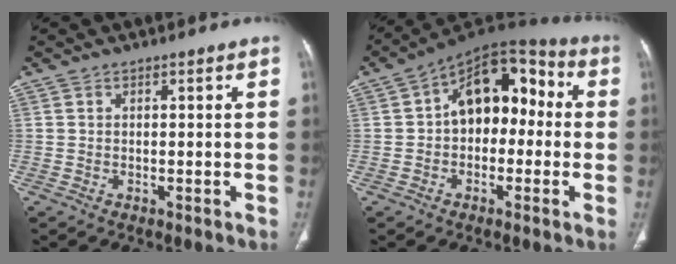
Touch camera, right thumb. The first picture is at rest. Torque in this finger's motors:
{"motor_torque": [0.40, 0.89, 0.49, -0.17, 0.11]}